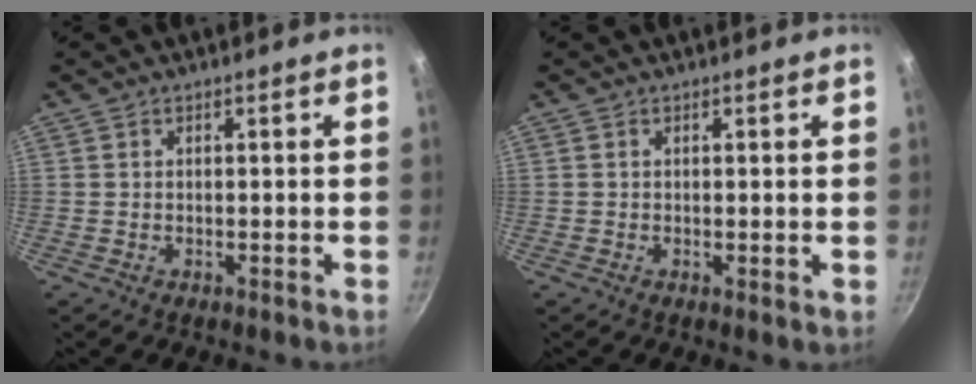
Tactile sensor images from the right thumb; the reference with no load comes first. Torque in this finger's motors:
{"motor_torque": [-0.16, 0.01, -0.19, 0.02, -0.04]}